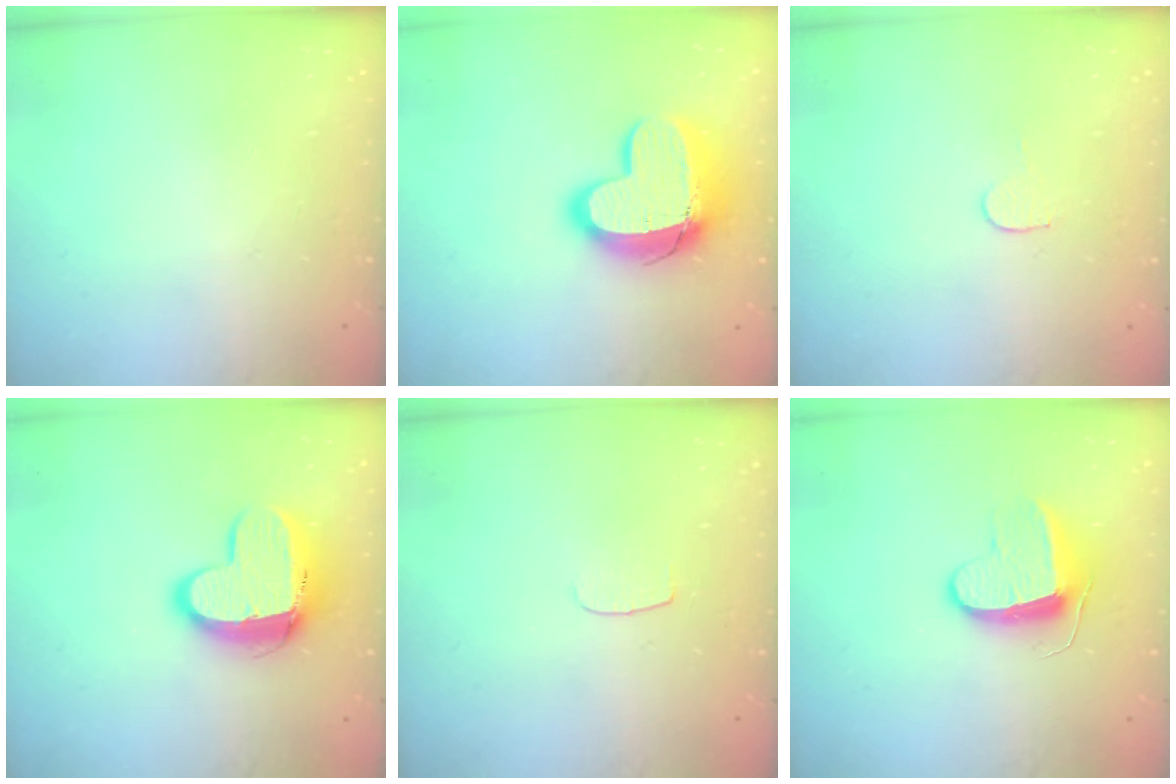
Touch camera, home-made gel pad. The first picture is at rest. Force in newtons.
{"total": 15.2, "press": 15.2, "slide": 1.4}
{"total": 4.9, "press": 4.9, "slide": 0.3}
{"total": 12.0, "press": 11.9, "slide": 1.1}
{"total": 3.5, "press": 3.4, "slide": 0.4}
{"total": 9.4, "press": 9.4, "slide": 0.5}